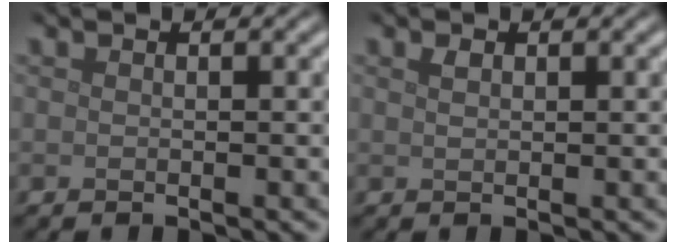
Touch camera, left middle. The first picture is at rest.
{"total": 0.8, "force": [0.4, 0.4, 0.5], "torque": [-0.012, 0.000, 0.010]}